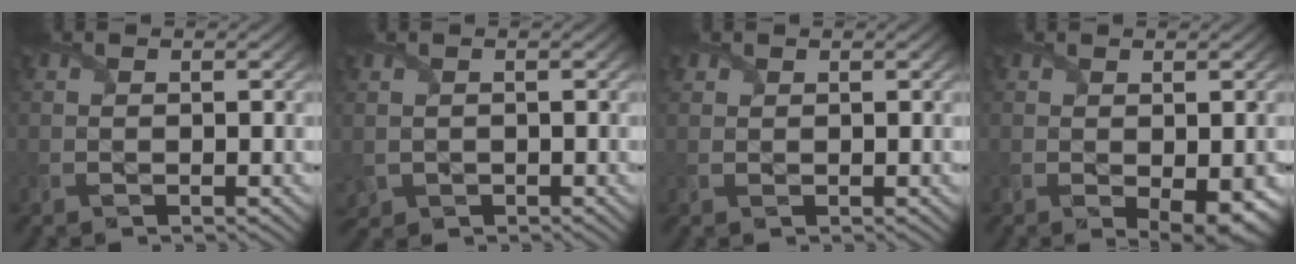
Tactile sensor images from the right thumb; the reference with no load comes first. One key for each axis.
{"total": 1.8, "fx": -0.2, "fy": 1.5, "fz": 0.8, "tx": -0.033, "ty": -0.012, "tz": -0.004}
{"total": 0.9, "fx": 0.7, "fy": 0.5, "fz": 0.0, "tx": -0.004, "ty": 0.000, "tz": 0.017}
{"total": 4.4, "fx": -1.3, "fy": 2.0, "fz": 3.7, "tx": -0.058, "ty": -0.022, "tz": -0.008}